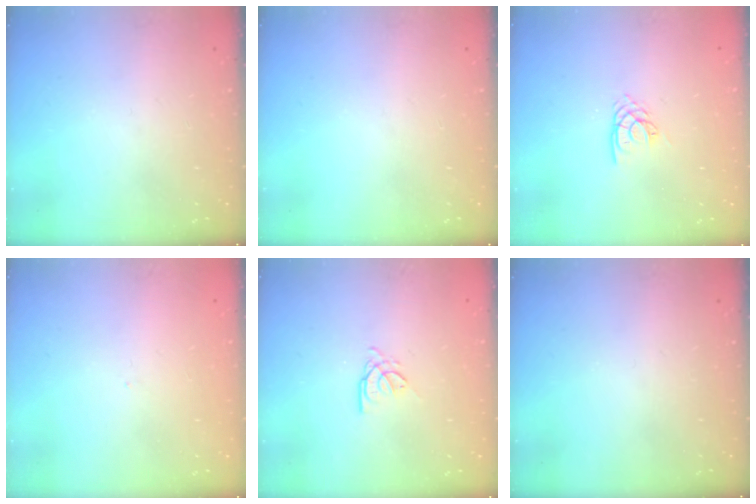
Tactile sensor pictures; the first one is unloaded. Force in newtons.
{"total": 0.0}
{"total": 2.7, "press": 2.7, "slide": 0.1}
{"total": 0.0}
{"total": 0.9, "press": 0.8, "slide": 0.2}
{"total": 0.0}